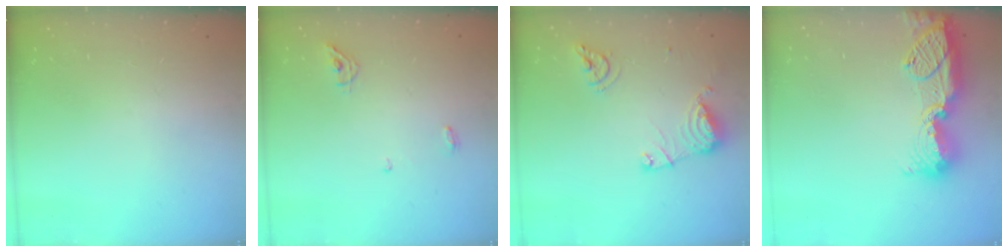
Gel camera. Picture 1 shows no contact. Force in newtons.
{"total": 5.1, "press": 5.0, "slide": 0.8}
{"total": 11.9, "press": 11.9, "slide": 1.3}
{"total": 17.2, "press": 16.2, "slide": 5.8}